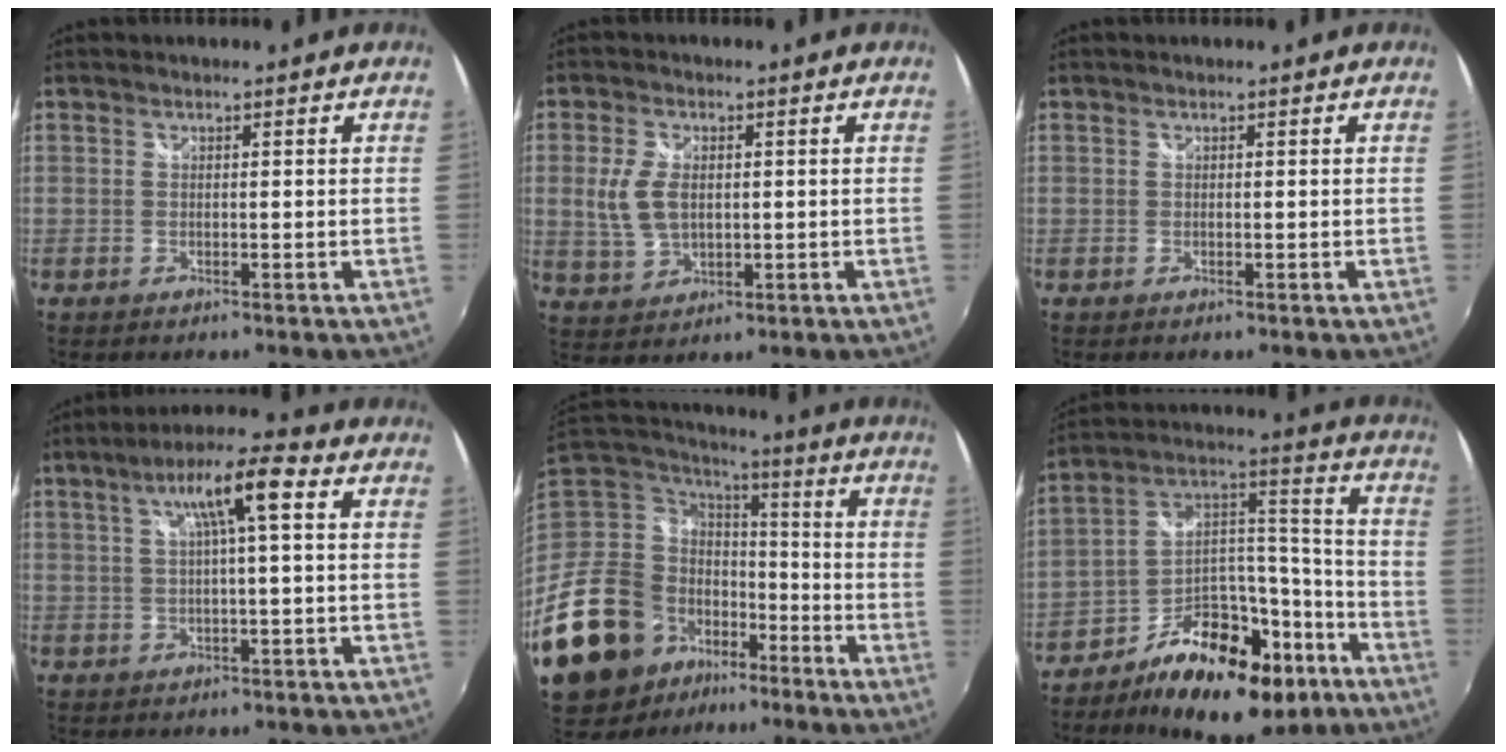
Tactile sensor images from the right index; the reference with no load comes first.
{"total": 6.9, "force": [0.6, 4.3, 5.4], "torque": [-0.120, 0.002, 0.017]}
{"total": 0.0}
{"total": 9.0, "force": [2.6, 1.0, 8.6], "torque": [-0.150, 0.021, 0.046]}
{"total": 21.8, "force": [-11.6, 13.8, 12.3], "torque": [-0.281, -0.010, -0.201]}
{"total": 21.3, "force": [-12.0, 11.8, 13.1], "torque": [-0.221, 0.050, -0.175]}